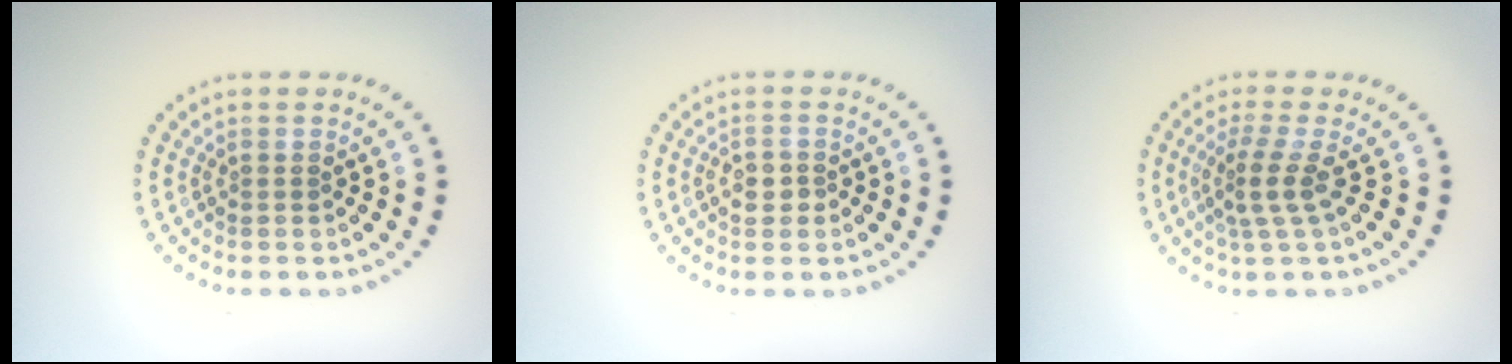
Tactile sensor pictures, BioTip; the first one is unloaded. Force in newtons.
{"total": 1.6, "press": 1.6, "slide": 0.2}
{"total": 2.8, "press": 1.9, "slide": 2.0}